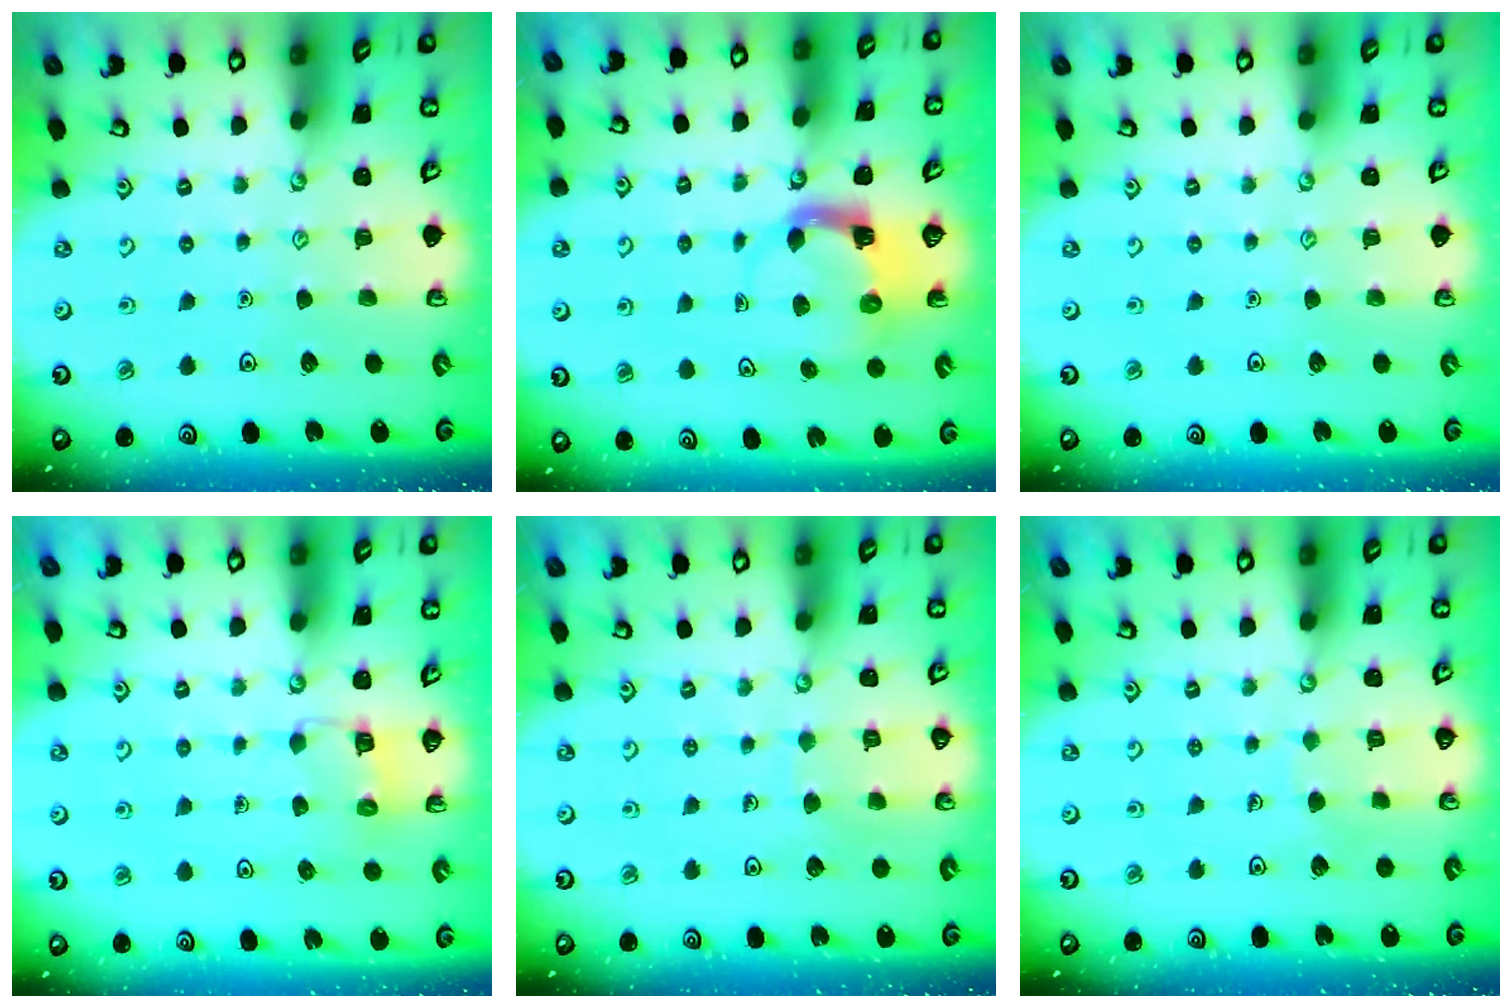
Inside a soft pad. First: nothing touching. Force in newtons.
{"total": 3.8, "press": 3.8, "slide": 0.6}
{"total": 0.0}
{"total": 2.8, "press": 2.8, "slide": 0.2}
{"total": 5.5, "press": 5.5, "slide": 0.6}
{"total": 3.6, "press": 3.6, "slide": 0.2}